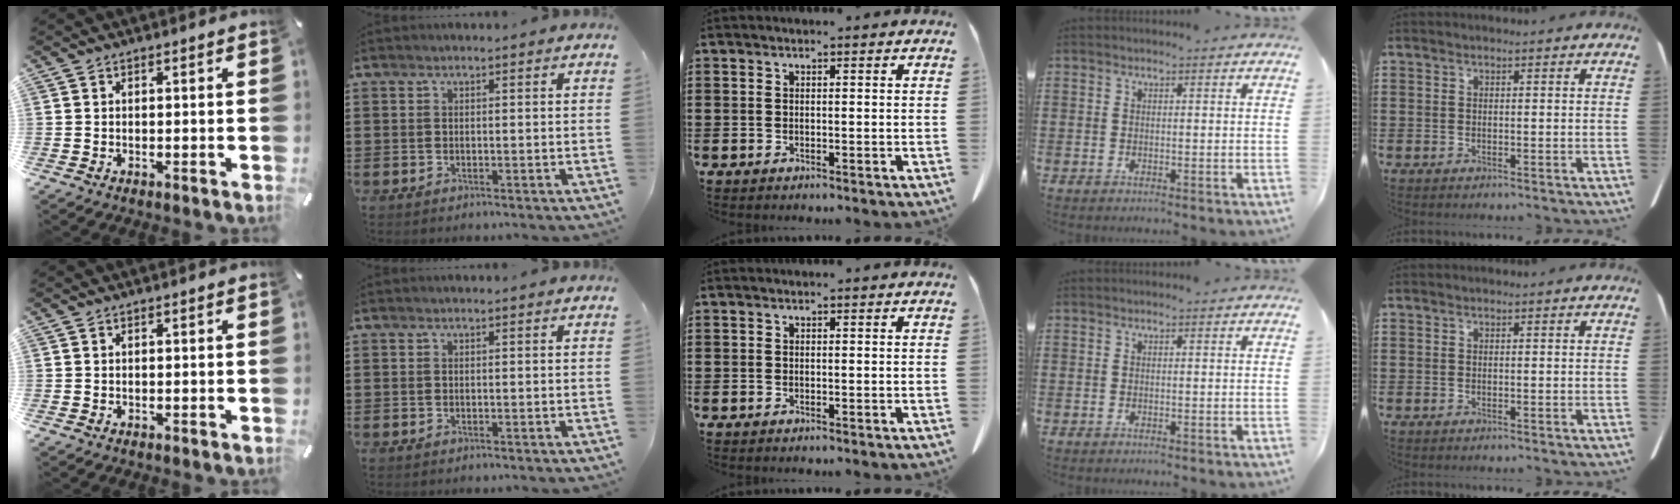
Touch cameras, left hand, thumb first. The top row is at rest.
{}